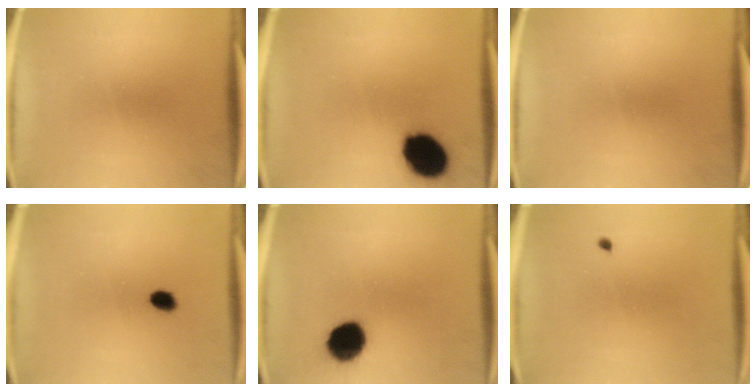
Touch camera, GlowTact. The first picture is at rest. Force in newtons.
{"total": 14.4}
{"total": 0.0}
{"total": 2.6}
{"total": 11.1}
{"total": 0.5}